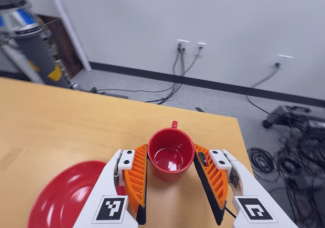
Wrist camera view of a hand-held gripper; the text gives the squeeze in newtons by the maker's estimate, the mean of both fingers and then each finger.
{"total": 4.1, "left": 2.1, "right": 6.1}